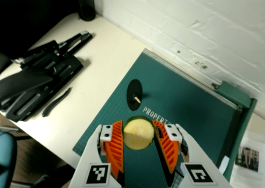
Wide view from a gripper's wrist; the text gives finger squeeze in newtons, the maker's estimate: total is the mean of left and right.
{"total": 9.2, "left": 9.2, "right": 9.2}